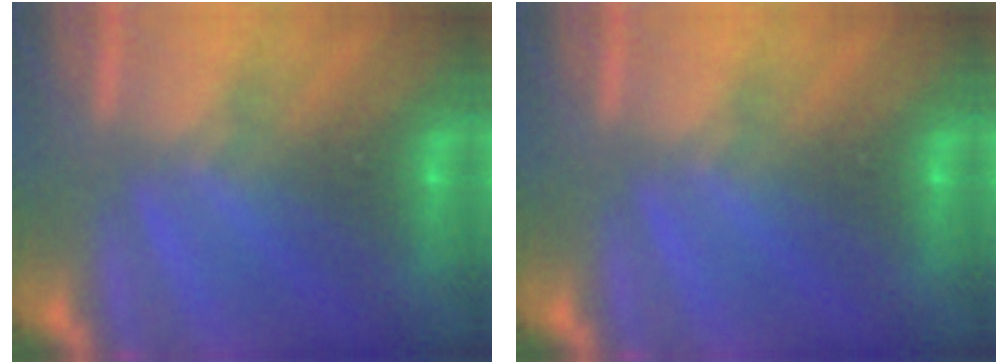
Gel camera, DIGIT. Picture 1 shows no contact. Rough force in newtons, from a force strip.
{"total": 0.0}